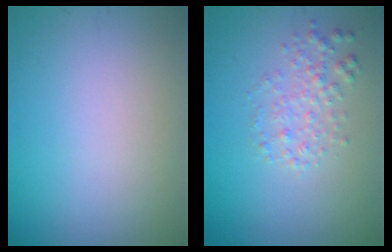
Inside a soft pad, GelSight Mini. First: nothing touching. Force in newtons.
{"total": 2.1, "press": 2.1, "slide": 0.0}